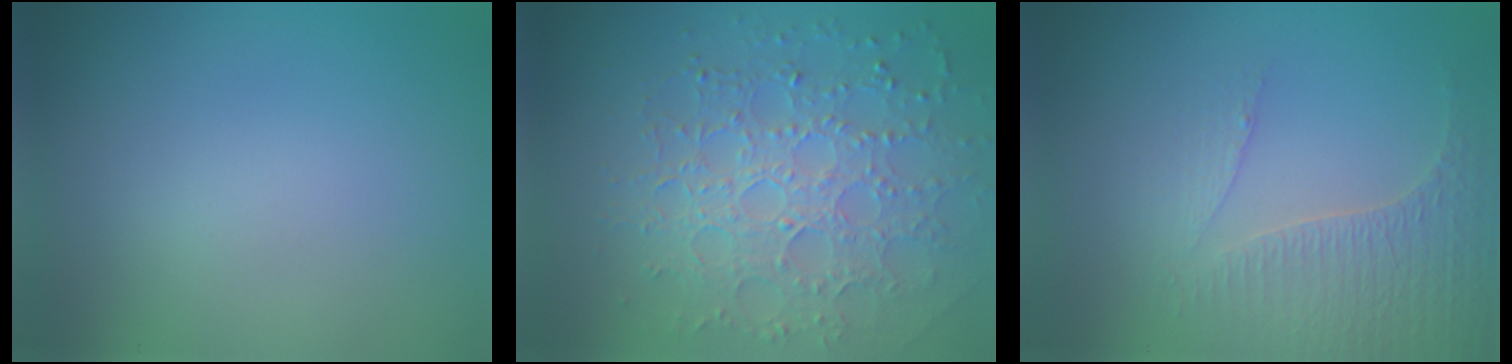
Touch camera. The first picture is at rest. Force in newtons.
{"total": 7.7, "press": 5.4, "slide": 5.4}
{"total": 3.4, "press": 3.2, "slide": 1.4}